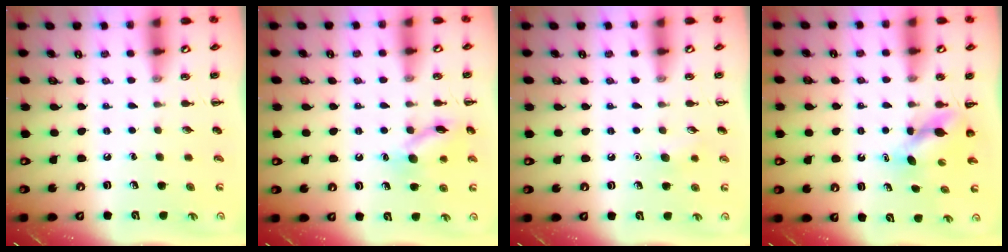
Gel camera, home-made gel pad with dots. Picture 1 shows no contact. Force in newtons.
{"total": 12.0, "press": 12.0, "slide": 0.6}
{"total": 5.2, "press": 5.0, "slide": 1.3}
{"total": 4.6, "press": 4.6, "slide": 0.4}